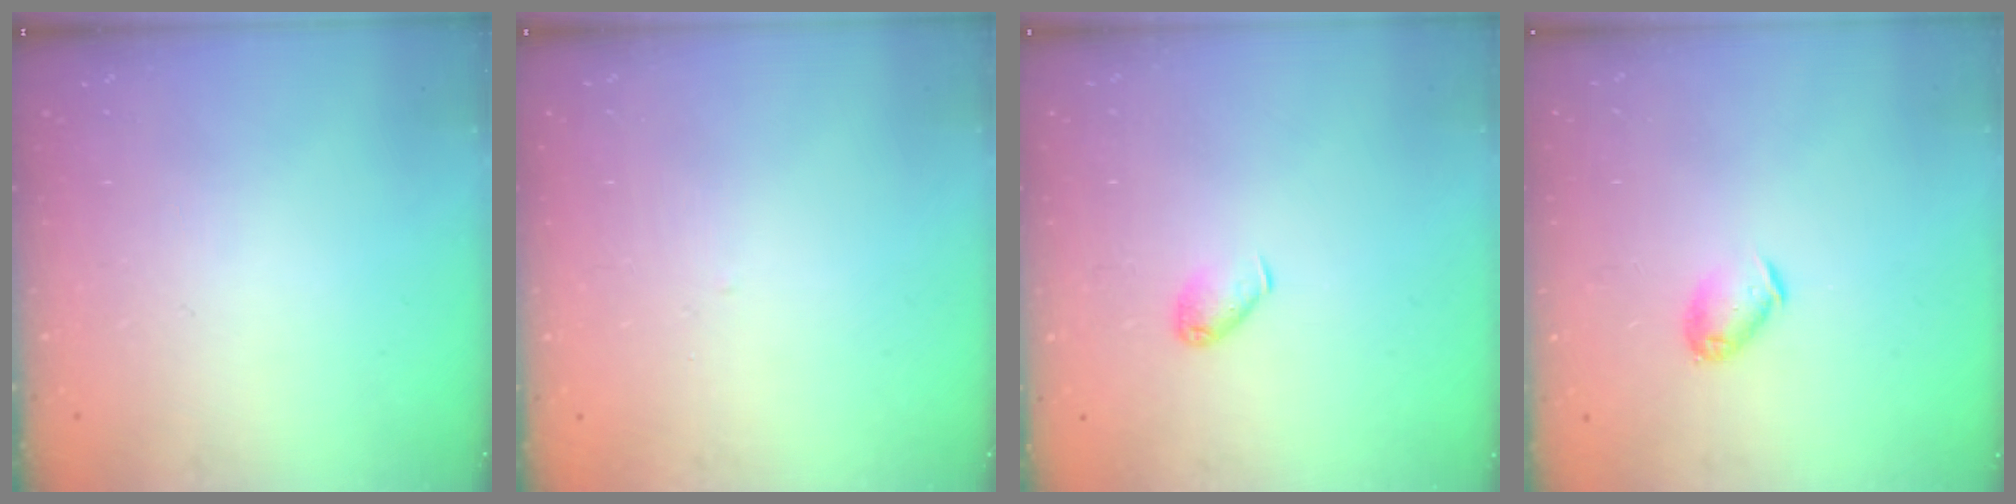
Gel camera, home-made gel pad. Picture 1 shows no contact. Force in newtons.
{"total": 1.4, "press": 1.4, "slide": 0.3}
{"total": 4.4, "press": 4.2, "slide": 1.2}
{"total": 5.6, "press": 5.6, "slide": 0.8}